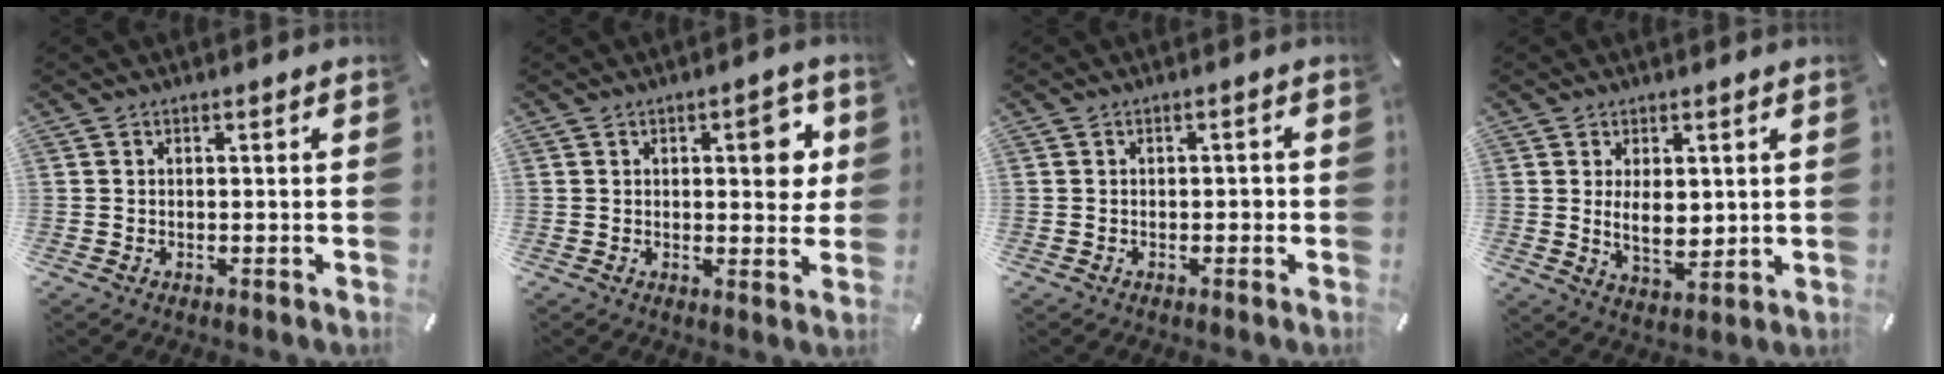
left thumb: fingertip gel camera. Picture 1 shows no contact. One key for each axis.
{"total": 7.8, "fx": 2.1, "fy": 3.8, "fz": 6.4, "tx": -0.068, "ty": -0.011, "tz": 0.026}
{"total": 1.5, "fx": -0.3, "fy": 0.9, "fz": 1.2, "tx": -0.024, "ty": 0.005, "tz": -0.008}
{"total": 6.7, "fx": 1.2, "fy": 4.1, "fz": 5.2, "tx": -0.093, "ty": -0.008, "tz": 0.016}